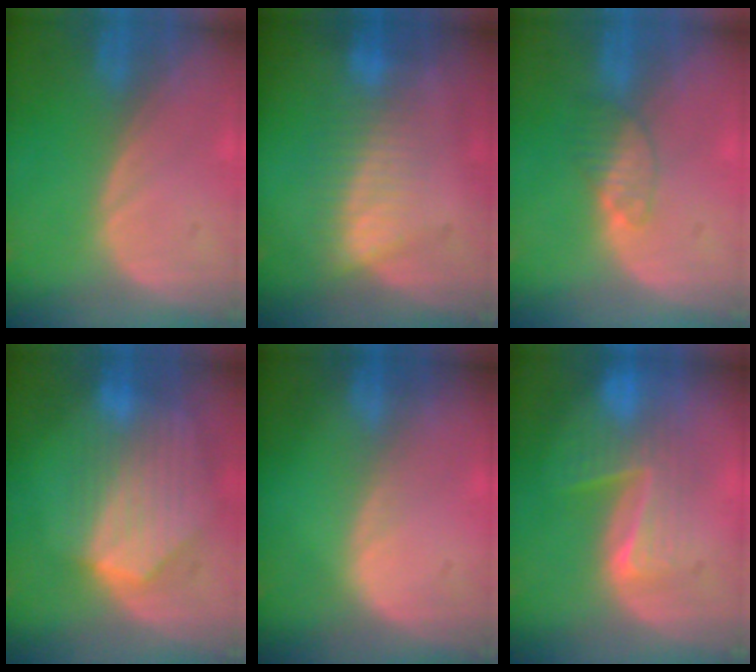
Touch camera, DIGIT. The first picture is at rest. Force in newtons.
{"total": 7.2, "press": 6.3, "slide": 3.5}
{"total": 3.4, "press": 3.2, "slide": 1.1}
{"total": 8.8, "press": 7.9, "slide": 3.9}
{"total": 0.8, "press": 0.5, "slide": 0.7}
{"total": 7.8, "press": 7.2, "slide": 3.1}